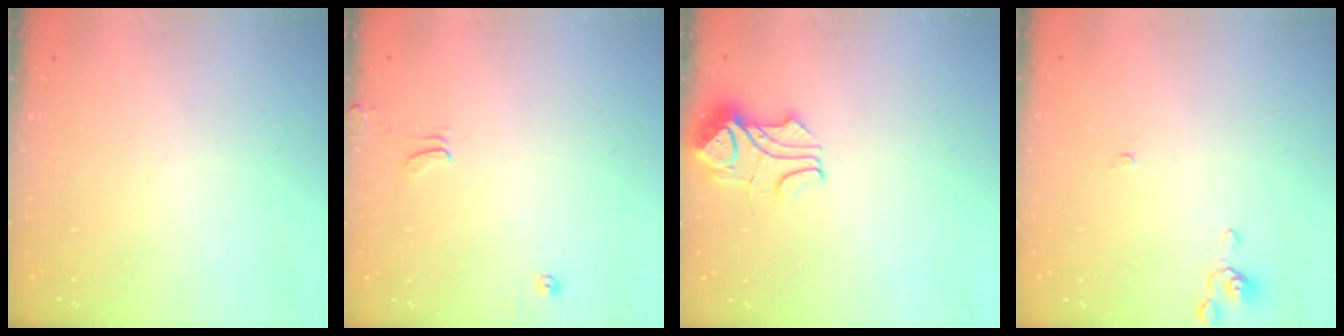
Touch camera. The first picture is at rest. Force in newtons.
{"total": 1.3, "press": 1.2, "slide": 0.4}
{"total": 3.7, "press": 3.6, "slide": 0.9}
{"total": 0.0}